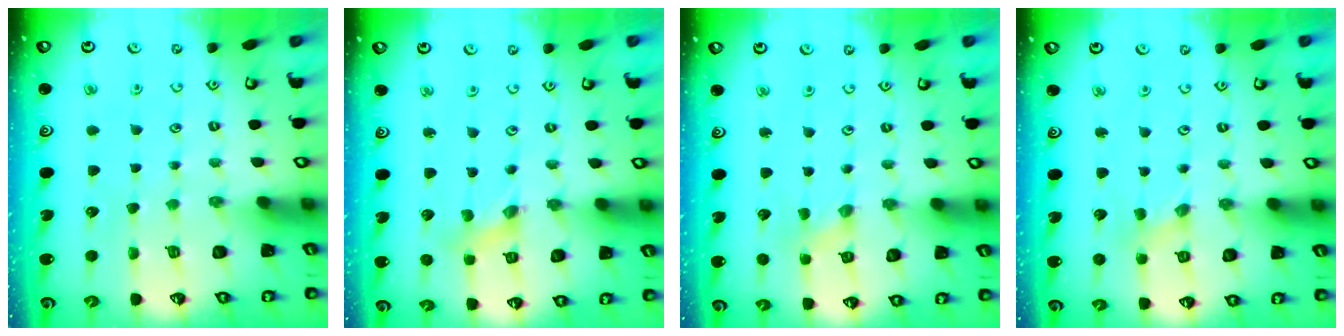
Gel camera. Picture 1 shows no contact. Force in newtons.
{"total": 1.6, "press": 1.6, "slide": 0.2}
{"total": 1.0, "press": 1.0, "slide": 0.2}
{"total": 1.7, "press": 1.7, "slide": 0.4}